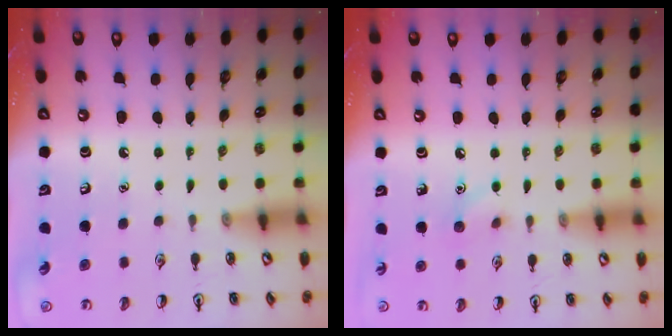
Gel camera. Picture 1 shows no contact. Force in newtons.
{"total": 5.8, "press": 5.6, "slide": 1.7}